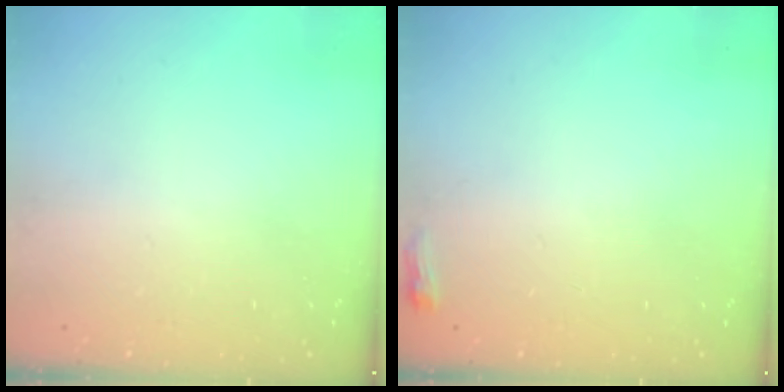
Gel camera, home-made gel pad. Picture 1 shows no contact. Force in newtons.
{"total": 3.5, "press": 3.4, "slide": 0.8}